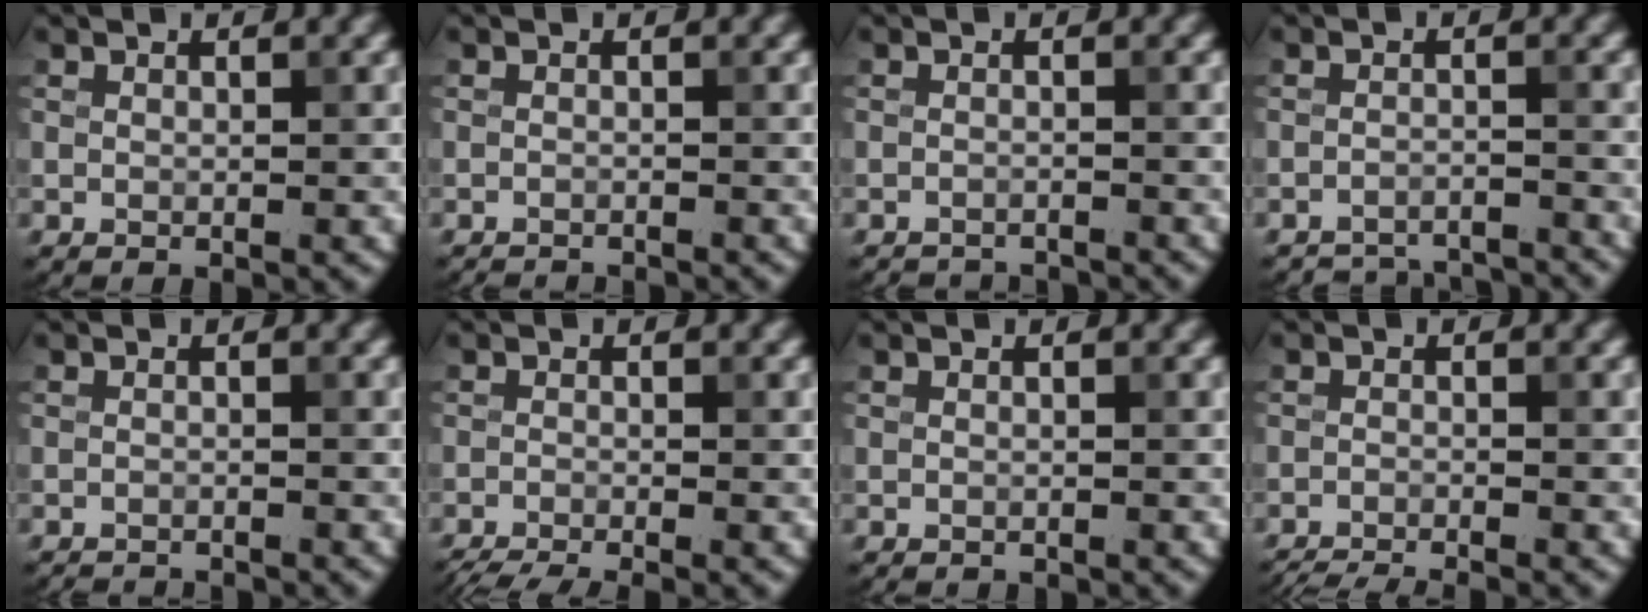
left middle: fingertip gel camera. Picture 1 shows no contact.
{"total": 2.4, "force": [-2.4, 0.2, 0.4], "torque": [-0.003, -0.009, -0.036]}
{"total": 3.2, "force": [-3.2, 0.3, 0.3], "torque": [0.000, -0.013, -0.049]}
{"total": 5.6, "force": [-5.5, 0.8, 0.5], "torque": [-0.008, -0.006, -0.079]}
{"total": 3.0, "force": [-2.9, 0.3, 0.5], "torque": [-0.008, -0.010, -0.045]}
{"total": 5.0, "force": [-4.2, 1.0, 2.6], "torque": [-0.037, -0.027, -0.069]}
{"total": 0.6, "force": [-0.6, 0.1, 0.0], "torque": [0.003, -0.003, -0.010]}
{"total": 4.7, "force": [-4.5, 0.5, 1.5], "torque": [-0.024, -0.019, -0.073]}